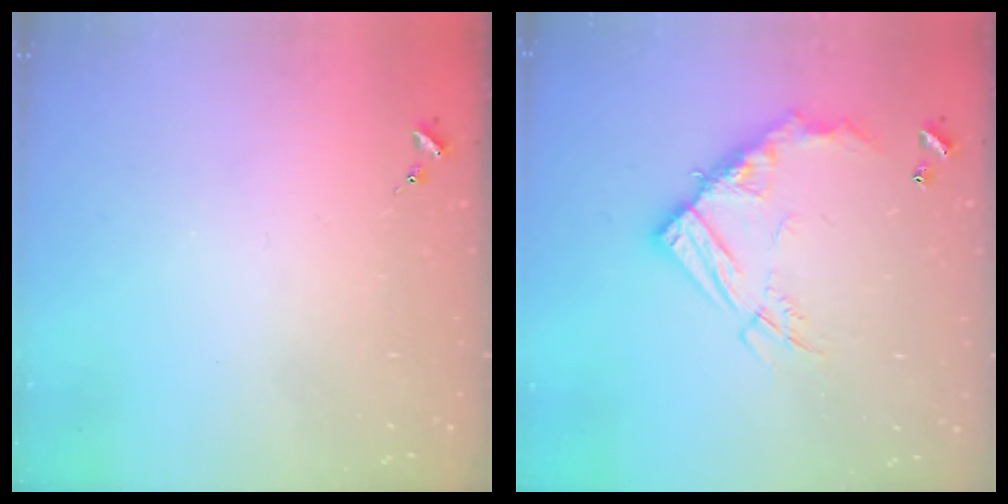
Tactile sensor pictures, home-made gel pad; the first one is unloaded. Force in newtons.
{"total": 16.2, "press": 16.2, "slide": 1.4}